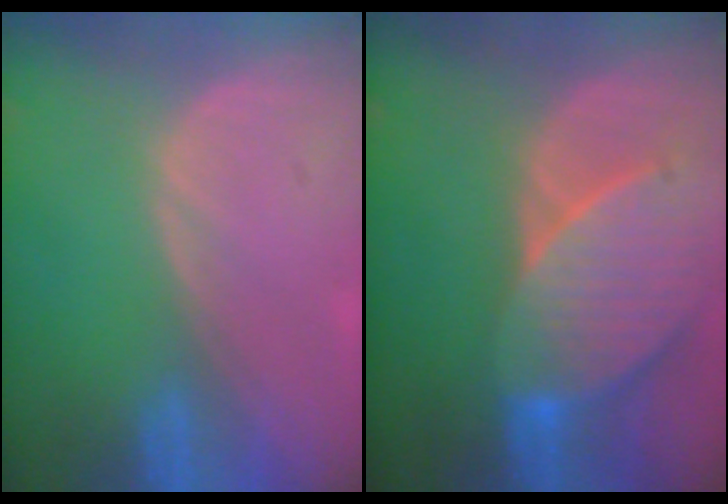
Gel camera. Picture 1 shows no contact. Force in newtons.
{"total": 9.2, "press": 8.8, "slide": 2.6}